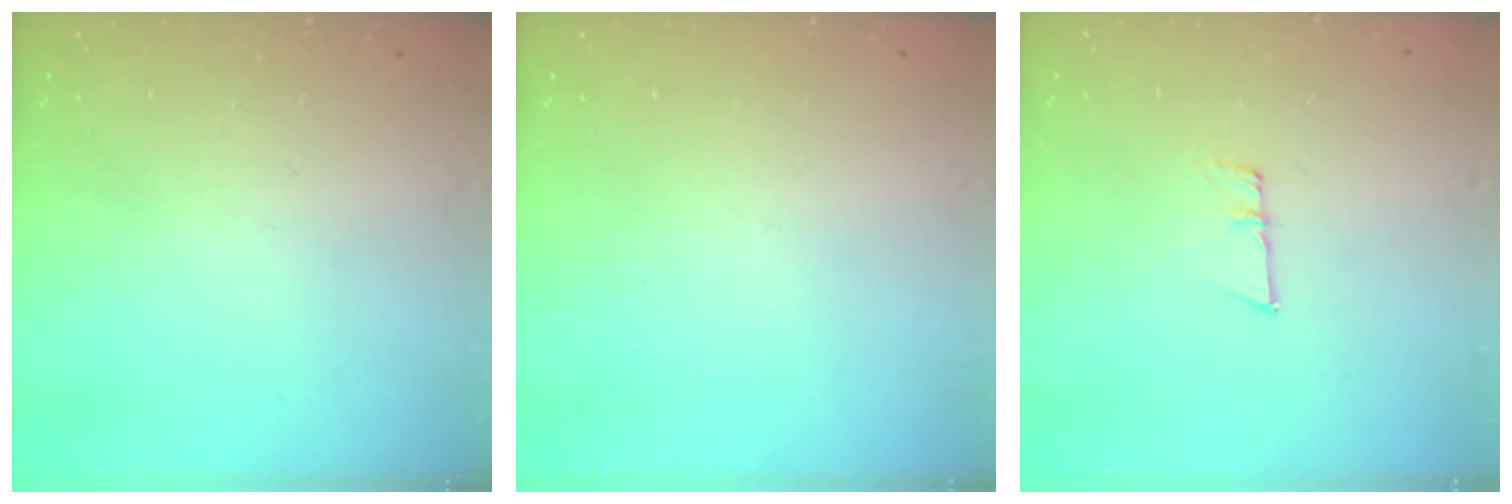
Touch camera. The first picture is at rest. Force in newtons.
{"total": 0.0}
{"total": 5.4, "press": 5.2, "slide": 1.3}